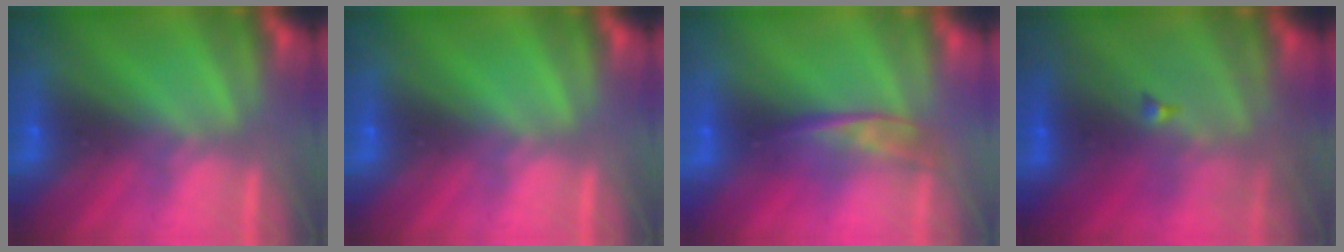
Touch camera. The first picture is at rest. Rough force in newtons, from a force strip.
{"total": 0.0}
{"total": 2.2}
{"total": 4.4}